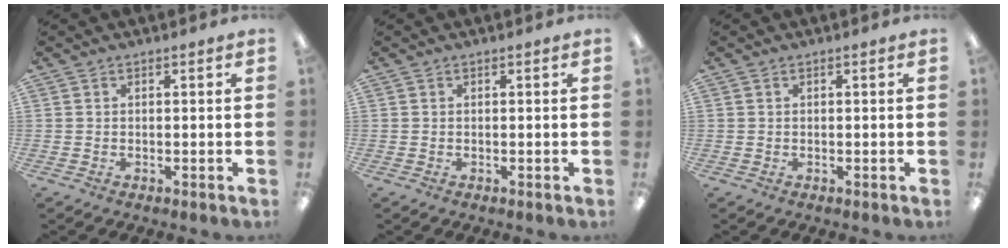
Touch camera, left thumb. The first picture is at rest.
{"total": 0.0}
{"total": 0.0}